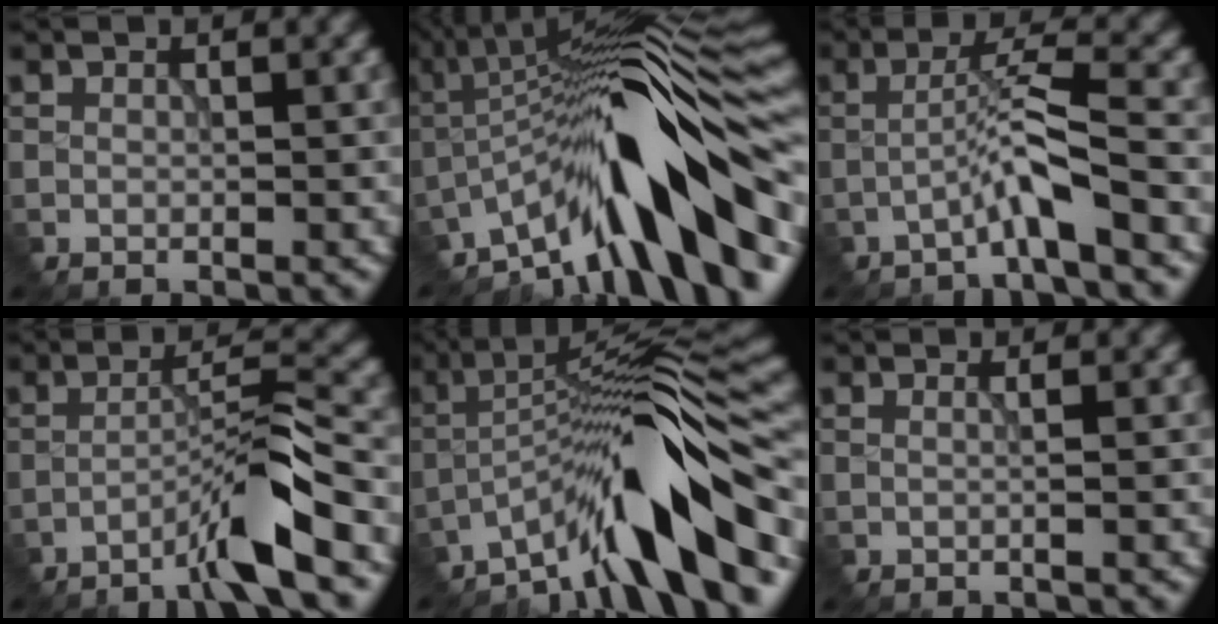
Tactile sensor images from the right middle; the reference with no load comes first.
{"total": 13.8, "force": [-6.5, 3.0, 11.8], "torque": [-0.173, 0.030, -0.103]}
{"total": 3.6, "force": [-1.9, -0.2, 3.1], "torque": [-0.058, 0.020, -0.046]}
{"total": 5.6, "force": [-3.6, -0.1, 4.3], "torque": [-0.071, 0.019, -0.077]}
{"total": 10.8, "force": [-6.9, 1.4, 8.2], "torque": [-0.121, 0.025, -0.121]}
{"total": 1.3, "force": [0.3, 0.6, 1.1], "torque": [-0.008, 0.000, -0.011]}